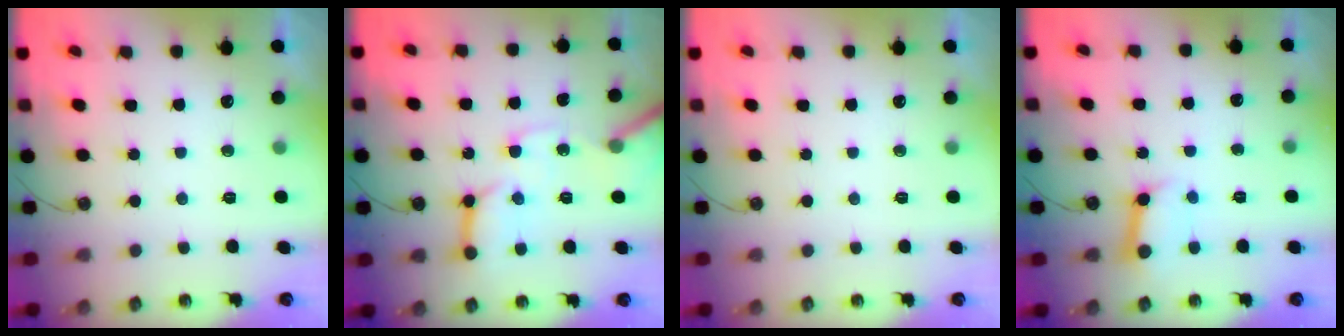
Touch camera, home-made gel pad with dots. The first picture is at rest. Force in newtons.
{"total": 14.6, "press": 14.5, "slide": 1.9}
{"total": 0.0}
{"total": 8.2, "press": 8.1, "slide": 0.9}